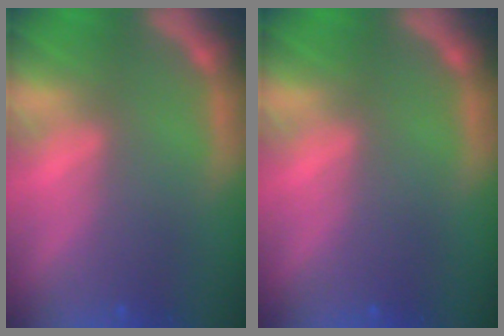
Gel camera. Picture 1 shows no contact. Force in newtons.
{"total": 0.0}